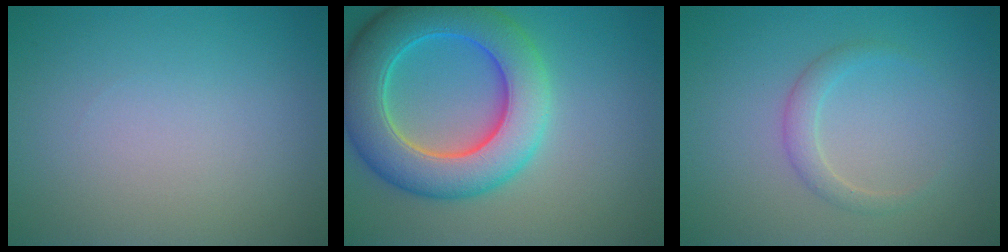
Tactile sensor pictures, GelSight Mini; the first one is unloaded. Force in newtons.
{"total": 9.5, "press": 9.5, "slide": 0.3}
{"total": 1.6, "press": 1.6, "slide": 0.1}